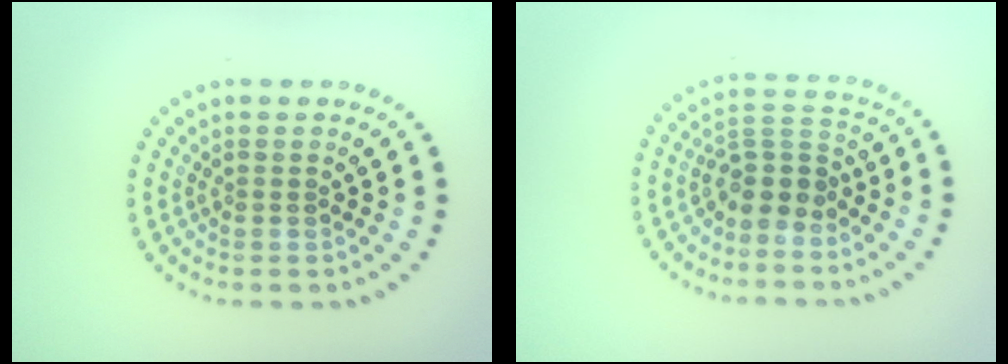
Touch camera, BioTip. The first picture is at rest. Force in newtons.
{"total": 3.4, "press": 2.8, "slide": 1.9}